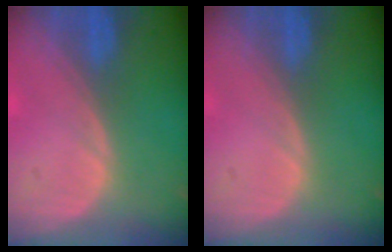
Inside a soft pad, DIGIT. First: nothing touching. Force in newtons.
{"total": 0.0}